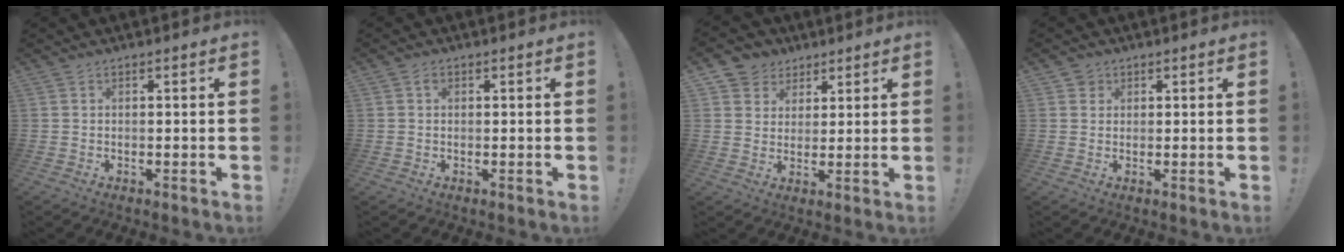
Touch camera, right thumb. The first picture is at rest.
{"total": 1.0, "force": [0.5, 0.8, 0.4], "torque": [0.000, 0.002, 0.006]}
{"total": 6.2, "force": [2.9, 5.5, 0.6], "torque": [-0.007, -0.023, 0.059]}
{"total": 2.4, "force": [1.3, 2.0, 0.5], "torque": [-0.001, -0.006, 0.021]}